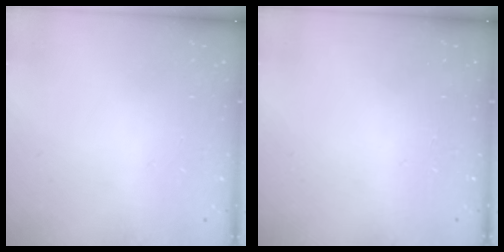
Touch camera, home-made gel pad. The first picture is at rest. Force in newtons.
{"total": 0.0}